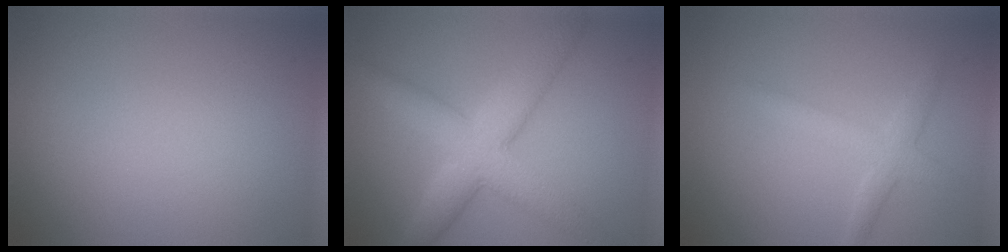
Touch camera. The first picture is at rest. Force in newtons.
{"total": 6.4, "press": 6.4, "slide": 0.4}
{"total": 2.3, "press": 2.3, "slide": 0.0}